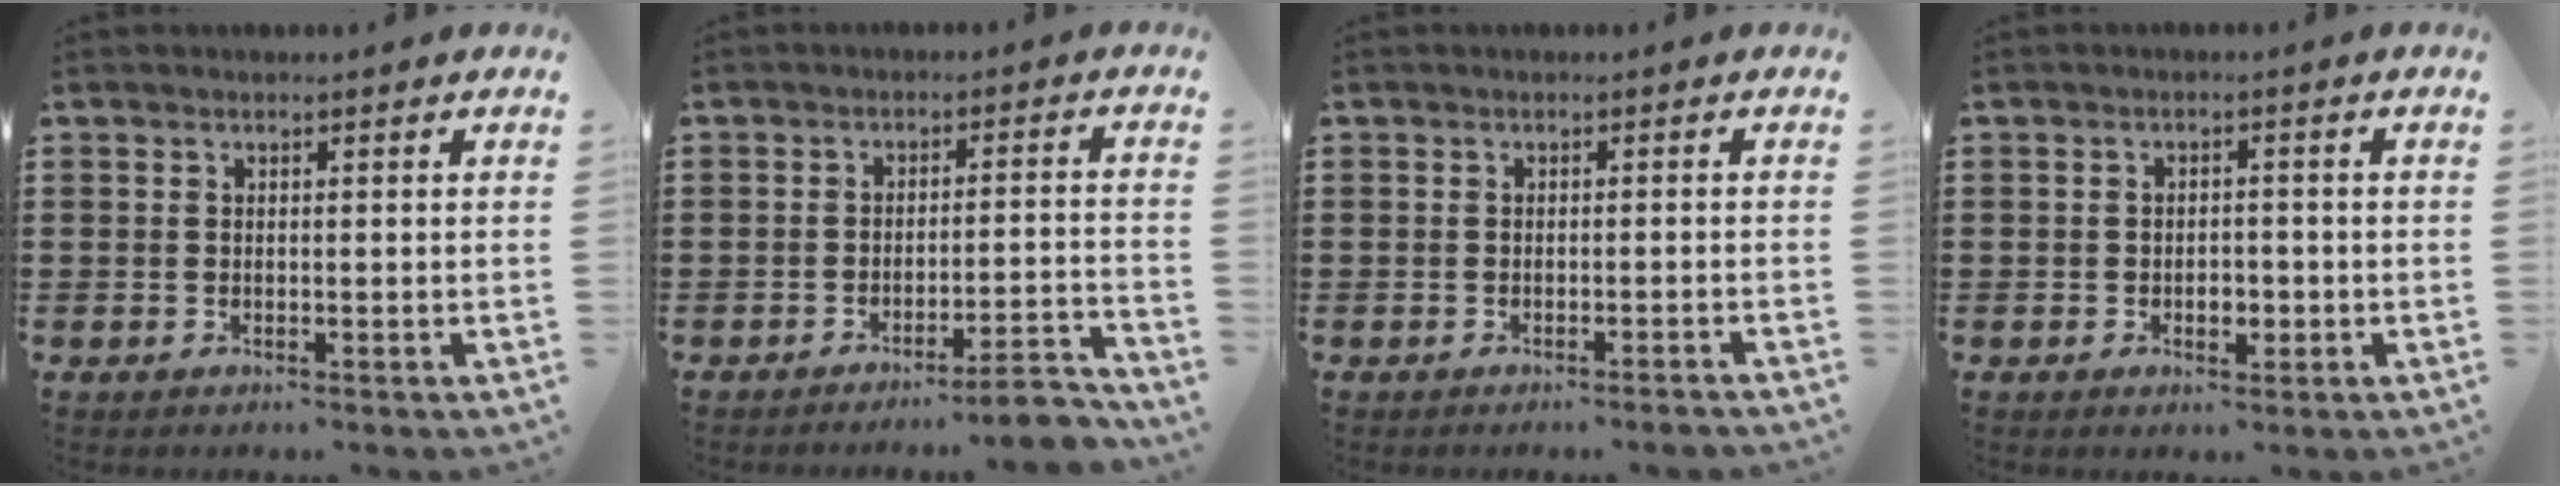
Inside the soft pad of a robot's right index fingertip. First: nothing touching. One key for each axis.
{"total": 5.0, "fx": -4.4, "fy": -0.1, "fz": 2.5, "tx": -0.041, "ty": -0.012, "tz": -0.083}
{"total": 1.0, "fx": -0.9, "fy": -0.3, "fz": 0.5, "tx": -0.009, "ty": -0.001, "tz": -0.017}
{"total": 2.8, "fx": -0.9, "fy": 1.6, "fz": 2.1, "tx": -0.042, "ty": 0.003, "tz": -0.018}